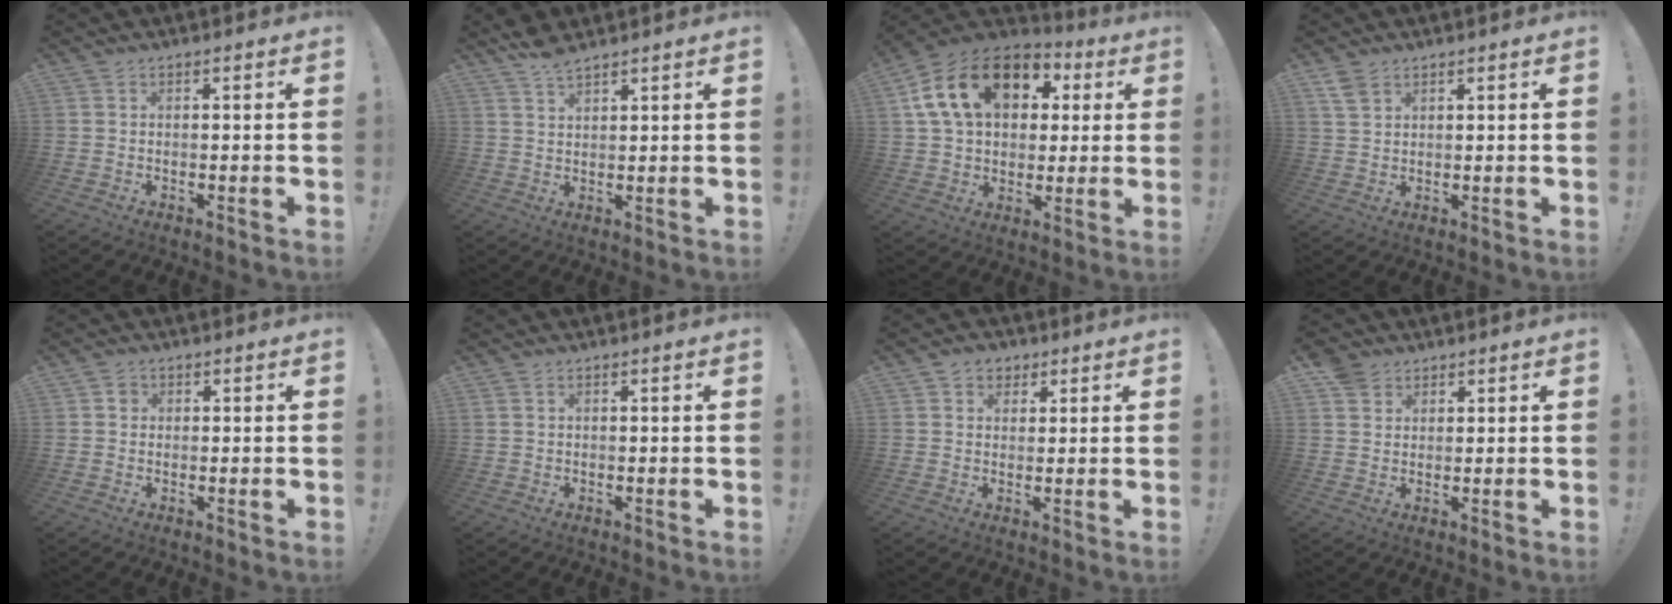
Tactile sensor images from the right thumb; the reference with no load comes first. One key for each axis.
{"total": 4.6, "fx": 4.0, "fy": 1.0, "fz": 2.0, "tx": -0.034, "ty": -0.025, "tz": 0.072}
{"total": 19.9, "fx": 6.8, "fy": 14.0, "fz": 12.4, "tx": -0.198, "ty": -0.001, "tz": 0.129}
{"total": 3.8, "fx": 2.6, "fy": 2.0, "fz": 1.9, "tx": -0.027, "ty": -0.013, "tz": 0.049}
{"total": 1.6, "fx": 0.3, "fy": 1.5, "fz": 0.5, "tx": -0.004, "ty": 0.002, "tz": 0.004}
{"total": 0.5, "fx": 0.4, "fy": 0.2, "fz": 0.3, "tx": -0.013, "ty": 0.003, "tz": 0.009}
{"total": 4.4, "fx": 2.0, "fy": 3.8, "fz": 1.1, "tx": -0.006, "ty": -0.005, "tz": 0.035}
{"total": 4.4, "fx": 2.8, "fy": 3.3, "fz": 0.9, "tx": -0.006, "ty": -0.014, "tz": 0.052}